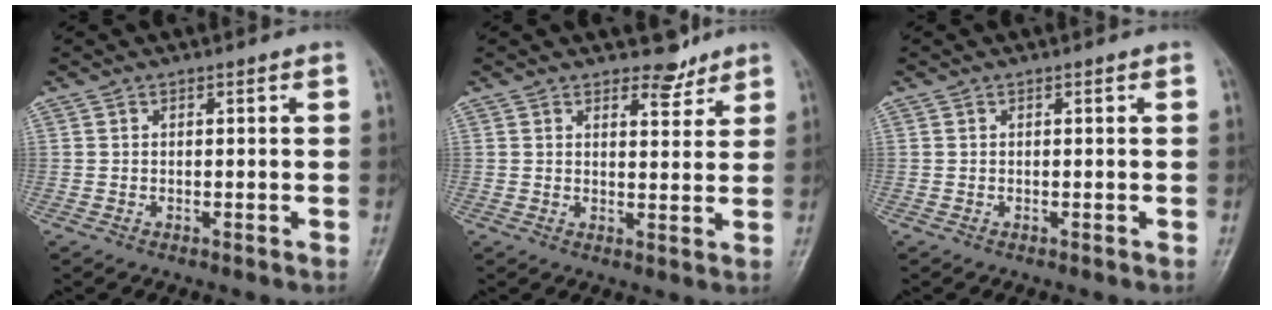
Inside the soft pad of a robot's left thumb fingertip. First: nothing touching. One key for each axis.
{"total": 3.8, "fx": 3.3, "fy": 1.7, "fz": 0.9, "tx": 0.007, "ty": -0.026, "tz": 0.049}
{"total": 0.0}